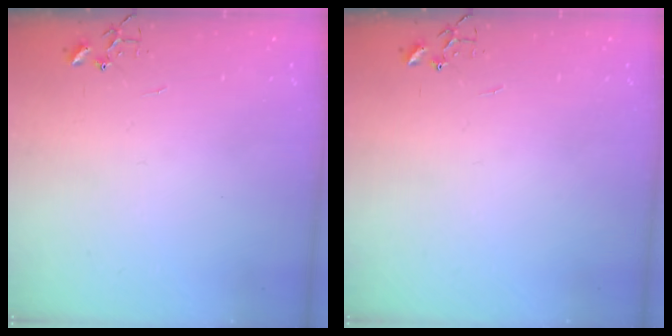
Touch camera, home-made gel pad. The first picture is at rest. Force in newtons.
{"total": 0.0}